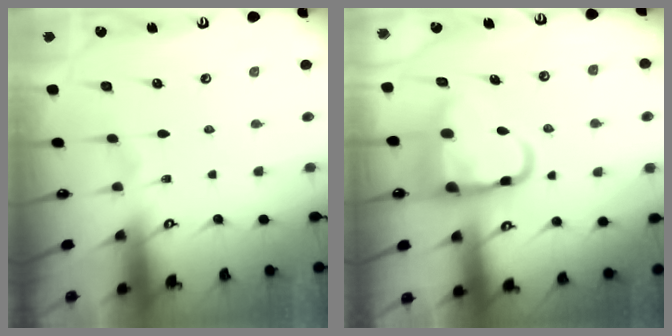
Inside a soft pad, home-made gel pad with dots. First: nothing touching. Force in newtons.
{"total": 13.3, "press": 13.2, "slide": 1.7}